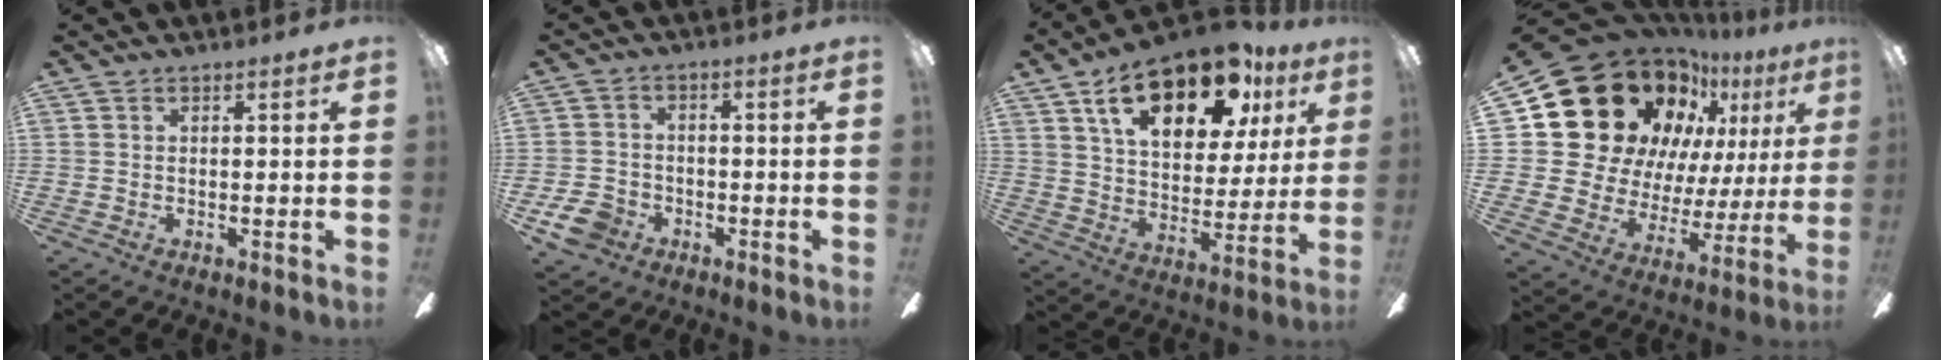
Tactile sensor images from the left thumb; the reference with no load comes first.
{"total": 7.0, "force": [-3.9, 5.1, 2.8], "torque": [-0.063, 0.029, -0.074]}
{"total": 20.8, "force": [12.3, 10.7, 12.9], "torque": [-0.200, -0.053, 0.207]}
{"total": 26.8, "force": [14.8, 17.7, 13.5], "torque": [-0.239, -0.102, 0.301]}